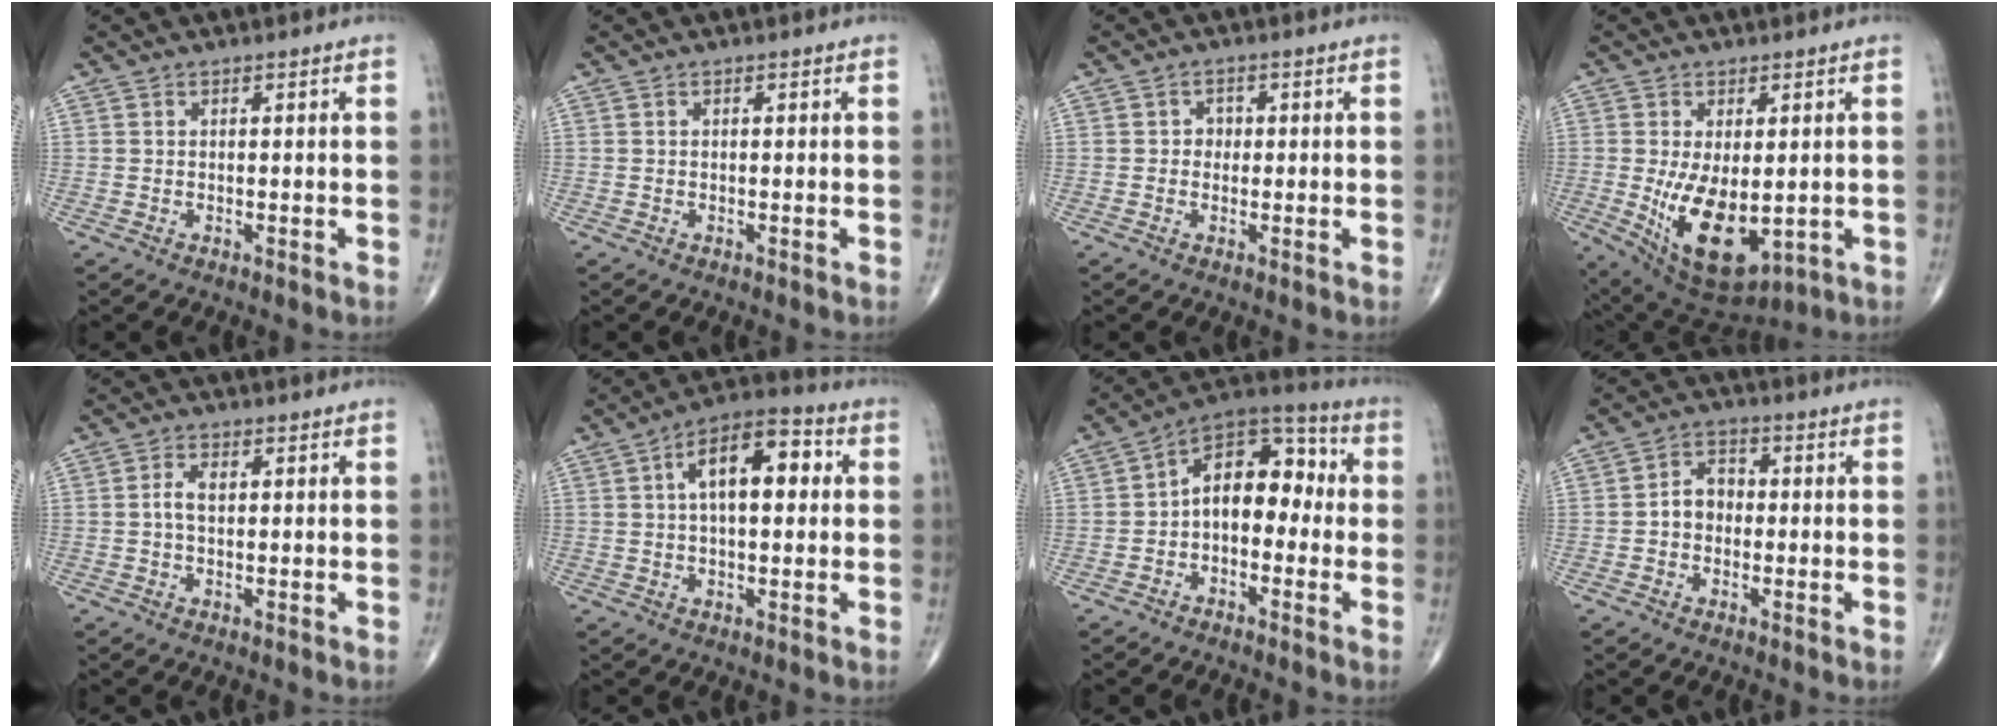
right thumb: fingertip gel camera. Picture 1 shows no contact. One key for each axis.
{"total": 0.0}
{"total": 1.8, "fx": 0.0, "fy": 1.6, "fz": 0.8, "tx": 0.004, "ty": 0.005, "tz": -0.007}
{"total": 13.6, "fx": -1.9, "fy": 7.1, "fz": 11.5, "tx": -0.190, "ty": -0.022, "tz": -0.004}
{"total": 2.7, "fx": 0.2, "fy": 1.5, "fz": 2.2, "tx": -0.047, "ty": 0.008, "tz": 0.002}
{"total": 12.4, "fx": 2.5, "fy": 6.0, "fz": 10.5, "tx": -0.156, "ty": 0.027, "tz": 0.031}
{"total": 12.4, "fx": -0.7, "fy": 7.9, "fz": 9.5, "tx": -0.110, "ty": 0.047, "tz": -0.030}
{"total": 5.0, "fx": -0.6, "fy": 3.9, "fz": 3.1, "tx": -0.034, "ty": 0.022, "tz": -0.021}